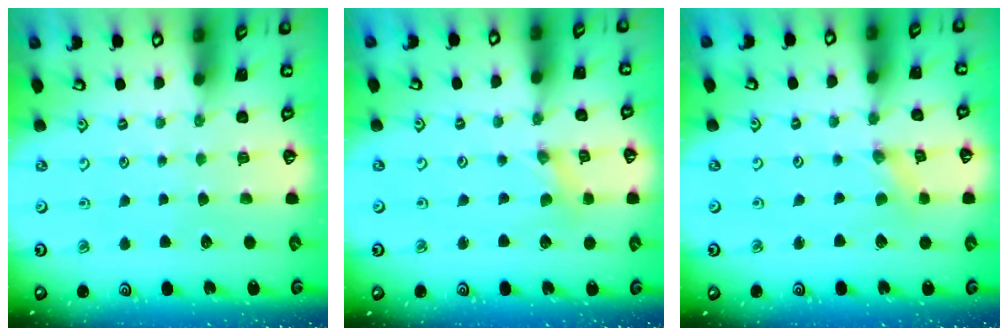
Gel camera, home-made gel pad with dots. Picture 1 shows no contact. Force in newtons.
{"total": 0.0}
{"total": 0.0}